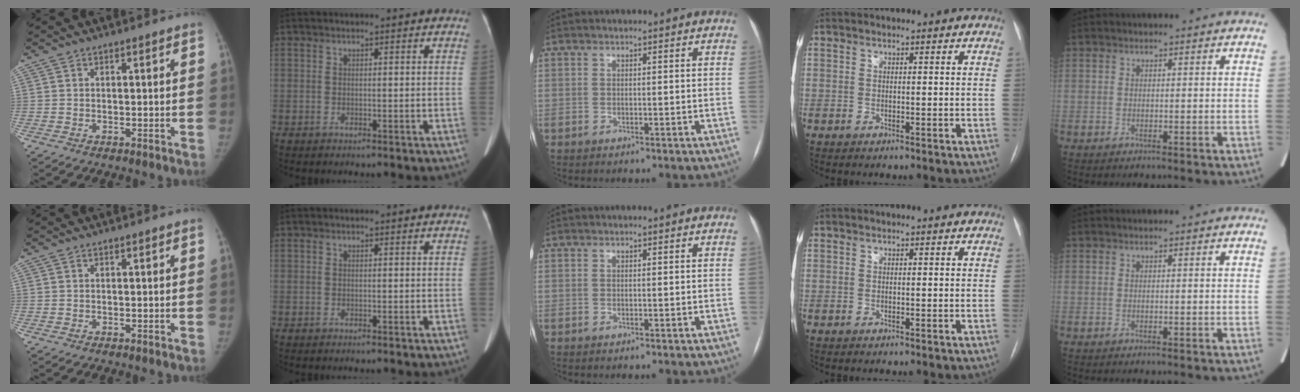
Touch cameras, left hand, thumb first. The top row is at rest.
{}